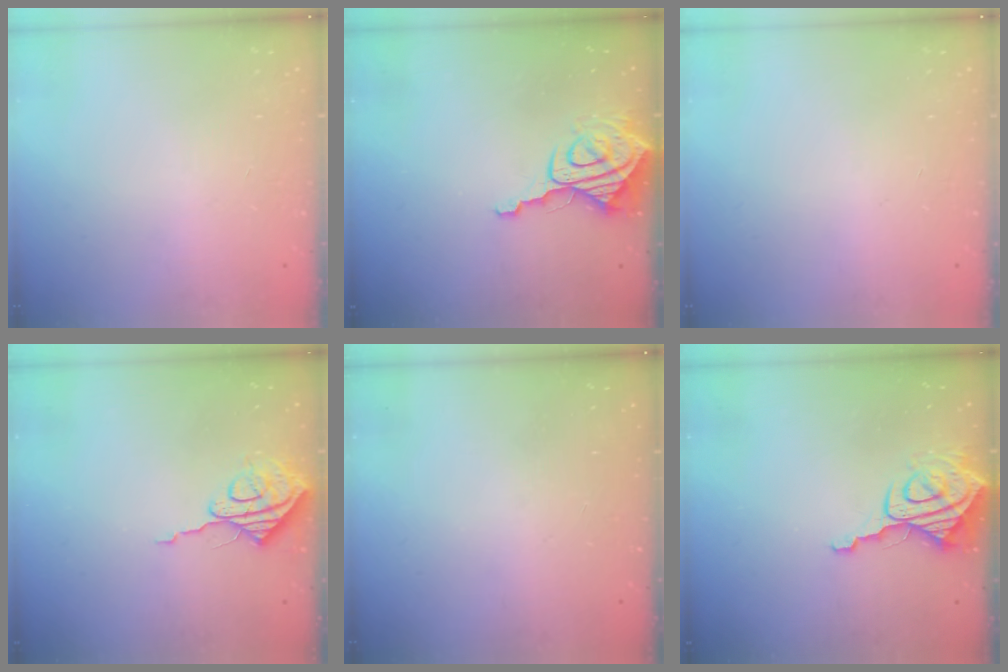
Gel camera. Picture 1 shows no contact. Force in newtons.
{"total": 8.9, "press": 8.9, "slide": 0.8}
{"total": 0.0}
{"total": 7.9, "press": 7.9, "slide": 0.3}
{"total": 0.0}
{"total": 8.9, "press": 8.9, "slide": 0.8}